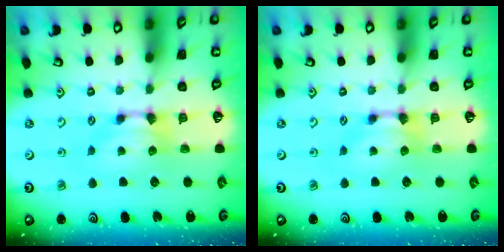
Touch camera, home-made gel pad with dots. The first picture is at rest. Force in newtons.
{"total": 0.0}